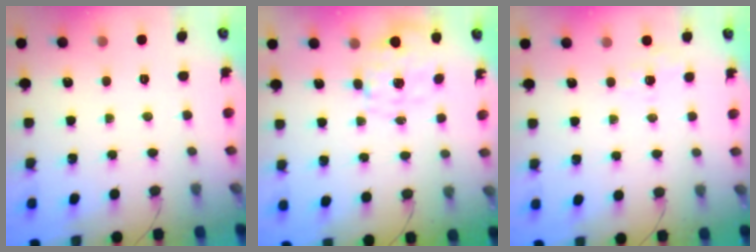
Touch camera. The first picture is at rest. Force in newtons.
{"total": 1.3, "press": 1.2, "slide": 0.5}
{"total": 1.7, "press": 0.9, "slide": 1.4}